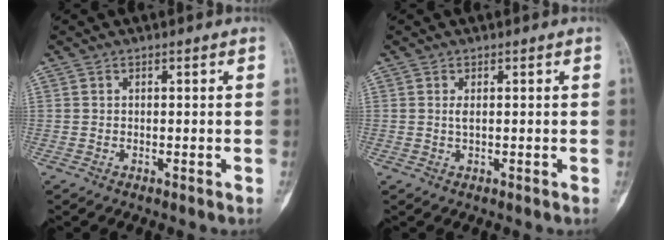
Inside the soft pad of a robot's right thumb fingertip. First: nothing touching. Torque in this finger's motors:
{"motor_torque": [0.06, -0.04, 0.30, -0.37, 0.01]}